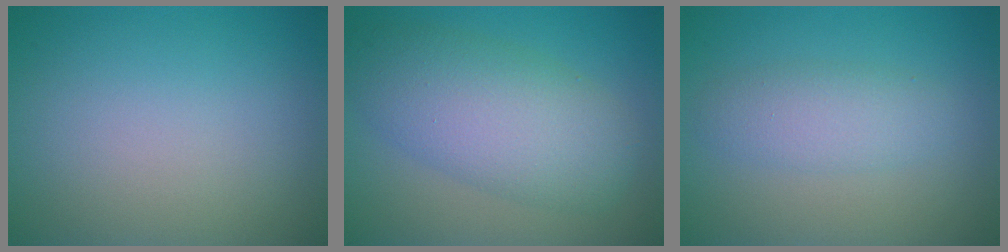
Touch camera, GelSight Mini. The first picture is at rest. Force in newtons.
{"total": 7.2, "press": 7.2, "slide": 0.1}
{"total": 2.9, "press": 2.9, "slide": 0.1}